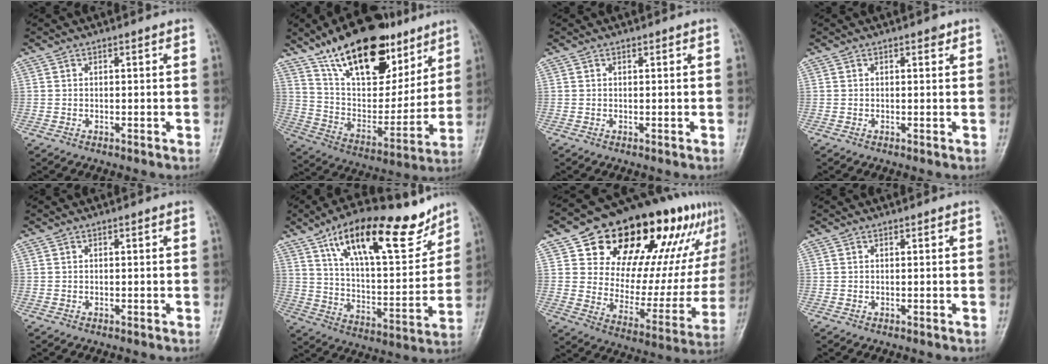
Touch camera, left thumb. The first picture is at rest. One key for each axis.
{"total": 25.7, "fx": 16.3, "fy": 12.3, "fz": 15.5, "tx": -0.208, "ty": -0.050, "tz": 0.278}
{"total": 0.0}
{"total": 1.0, "fx": 0.6, "fy": 0.5, "fz": 0.6, "tx": -0.001, "ty": -0.002, "tz": 0.005}
{"total": 0.0}
{"total": 22.6, "fx": 14.1, "fy": 8.3, "fz": 15.6, "tx": -0.210, "ty": -0.054, "tz": 0.236}
{"total": 30.1, "fx": 16.7, "fy": 15.5, "fz": 19.7, "tx": -0.241, "ty": -0.022, "tz": 0.256}
{"total": 0.0}